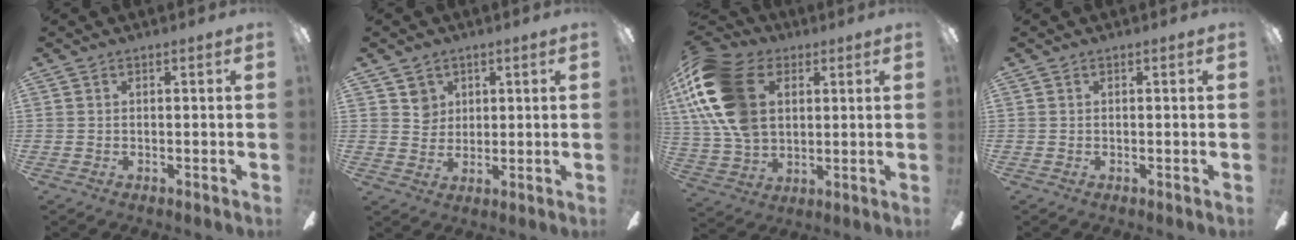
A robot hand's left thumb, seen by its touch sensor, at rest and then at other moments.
{"total": 4.4, "force": [2.3, 3.7, 0.2], "torque": [0.006, -0.003, 0.039]}
{"total": 21.1, "force": [6.7, 14.1, 14.3], "torque": [-0.321, -0.008, 0.121]}
{"total": 0.0}